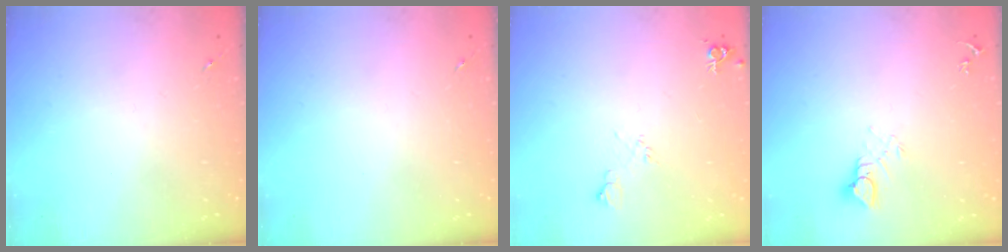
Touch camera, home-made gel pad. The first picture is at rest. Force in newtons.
{"total": 0.0}
{"total": 6.5, "press": 6.4, "slide": 1.0}
{"total": 4.3, "press": 4.3, "slide": 0.3}